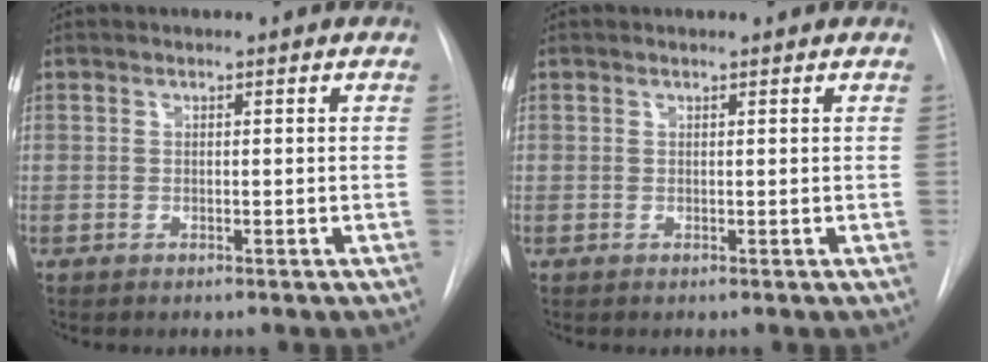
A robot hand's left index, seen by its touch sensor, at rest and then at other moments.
{"total": 1.1, "force": [1.1, 0.1, 0.2], "torque": [-0.011, 0.008, 0.015]}